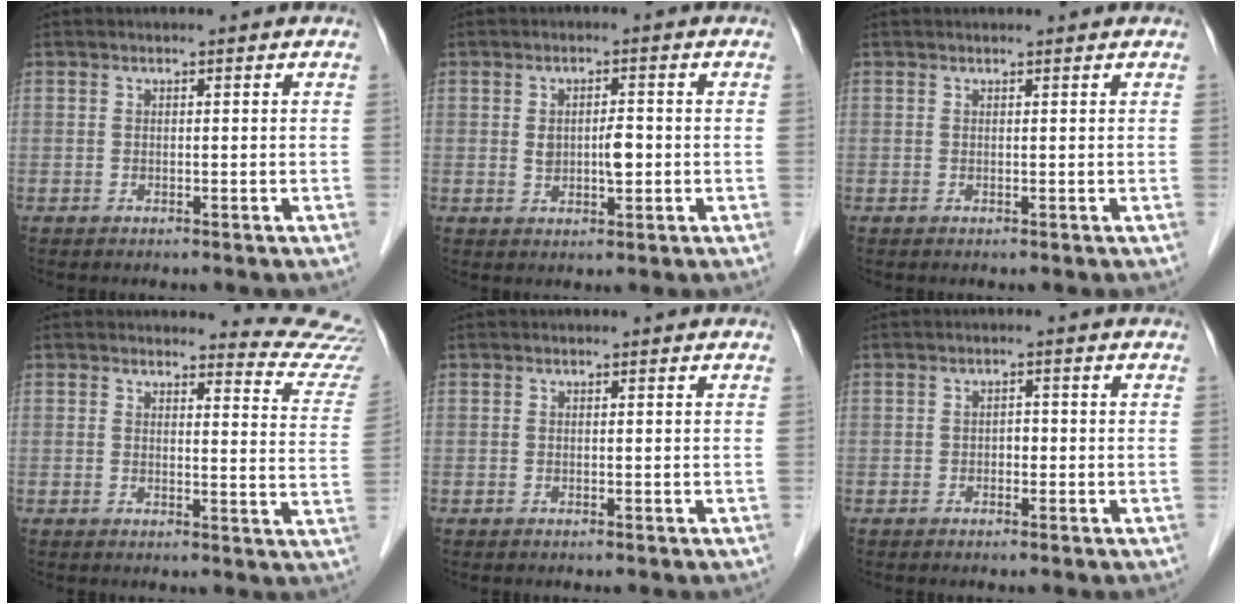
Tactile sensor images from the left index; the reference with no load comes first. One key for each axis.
{"total": 3.6, "fx": -0.2, "fy": 1.4, "fz": 3.3, "tx": -0.056, "ty": 0.001, "tz": 0.002}
{"total": 3.2, "fx": 3.1, "fy": 0.6, "fz": 0.5, "tx": -0.007, "ty": 0.027, "tz": 0.038}
{"total": 9.8, "fx": 9.8, "fy": 0.3, "fz": -0.4, "tx": 0.025, "ty": -0.091, "tz": 0.078}
{"total": 0.0}
{"total": 1.3, "fx": -0.4, "fy": 0.9, "fz": 0.8, "tx": -0.008, "ty": 0.005, "tz": -0.008}